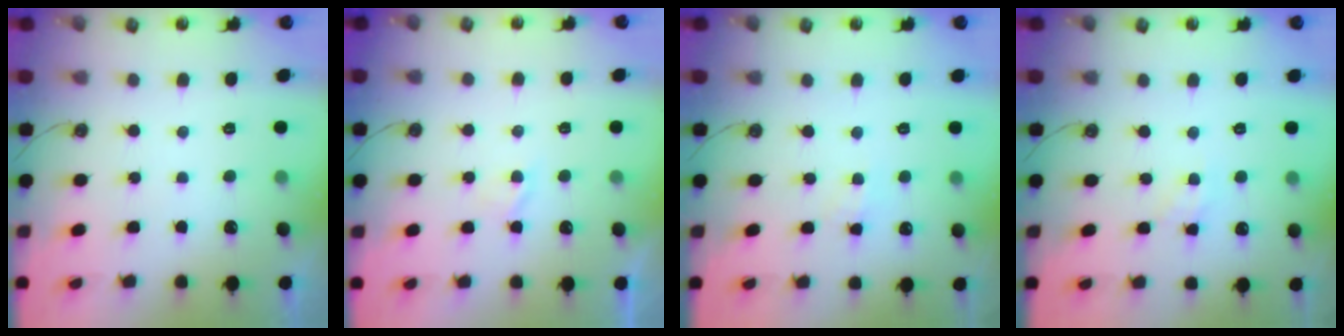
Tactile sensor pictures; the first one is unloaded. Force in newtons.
{"total": 0.9, "press": 0.9, "slide": 0.1}
{"total": 1.9, "press": 1.9, "slide": 0.1}
{"total": 3.0, "press": 3.0, "slide": 0.2}